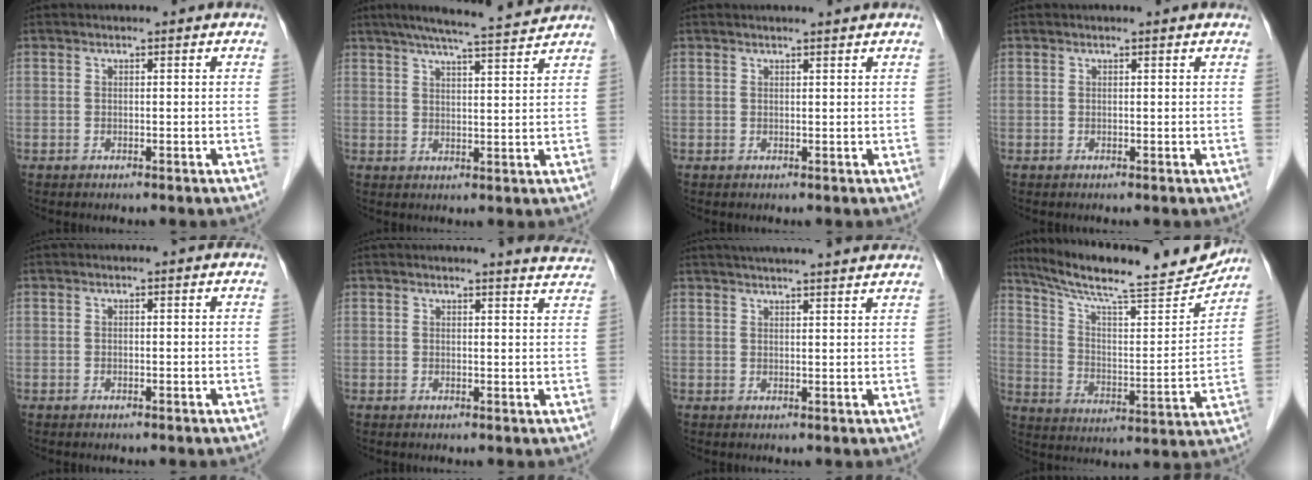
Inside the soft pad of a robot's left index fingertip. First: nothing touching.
{"total": 10.3, "force": [9.3, -0.7, 4.5], "torque": [-0.074, 0.012, 0.128]}
{"total": 2.0, "force": [1.9, -0.5, 0.6], "torque": [-0.011, 0.003, 0.027]}
{"total": 1.2, "force": [1.2, 0.0, 0.3], "torque": [-0.012, 0.006, 0.013]}
{"total": 0.0}
{"total": 6.0, "force": [5.9, -0.5, 1.0], "torque": [-0.015, -0.023, 0.048]}
{"total": 17.8, "force": [16.6, 0.4, 6.6], "torque": [-0.104, 0.009, 0.213]}
{"total": 21.1, "force": [19.1, 1.9, 8.6], "torque": [-0.143, -0.022, 0.285]}